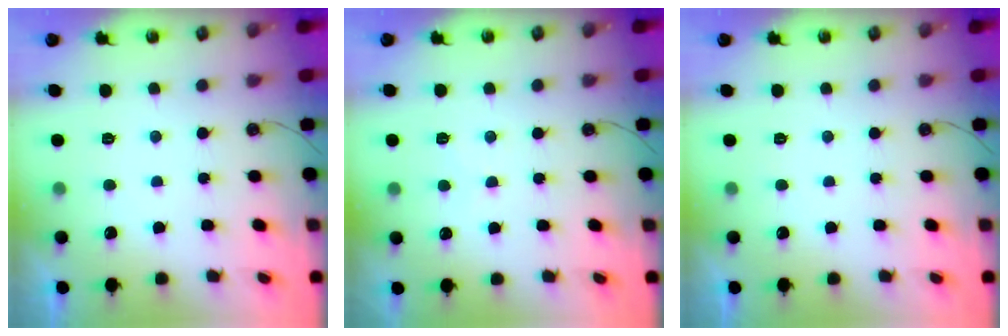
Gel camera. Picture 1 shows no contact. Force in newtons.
{"total": 5.4, "press": 5.4, "slide": 0.7}
{"total": 0.0}